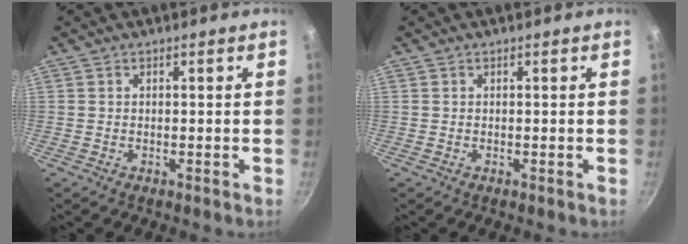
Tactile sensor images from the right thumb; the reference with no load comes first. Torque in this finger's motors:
{"motor_torque": [-0.15, 0.11, 0.02, 0.01, 0.00]}